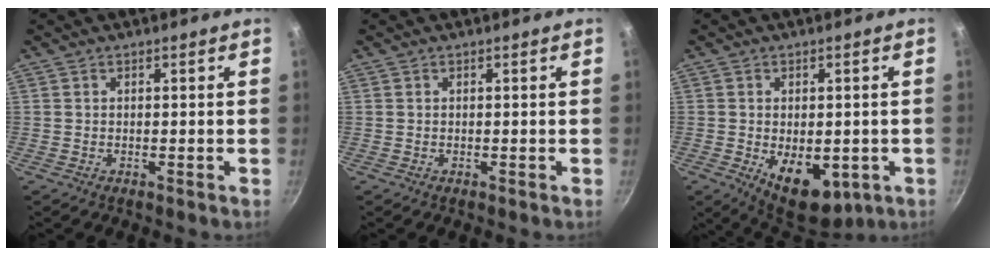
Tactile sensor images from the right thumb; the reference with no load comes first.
{"total": 0.0}
{"total": 11.2, "force": [-2.8, 6.6, 8.6], "torque": [-0.092, -0.011, -0.022]}